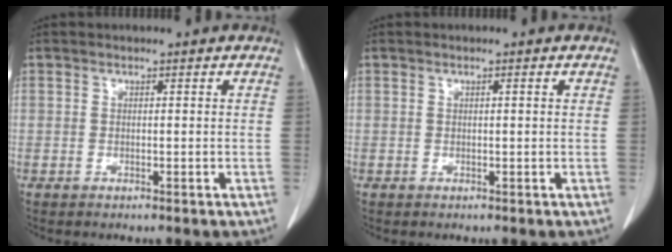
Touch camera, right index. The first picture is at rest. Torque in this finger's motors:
{"motor_torque": [-0.19, -0.04, -0.04, 0.00]}